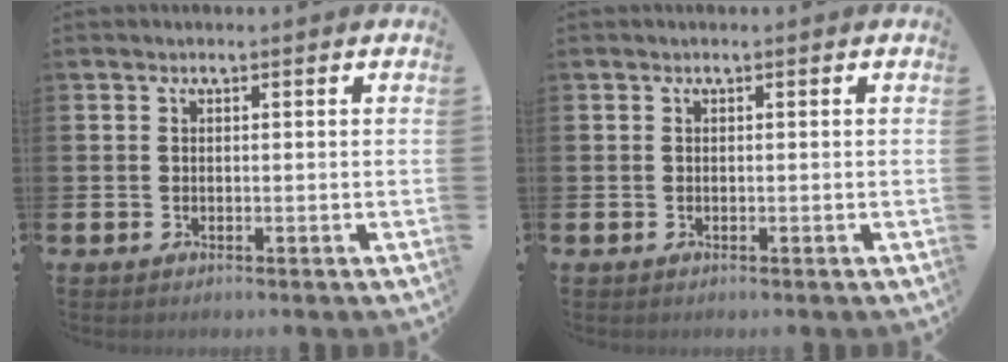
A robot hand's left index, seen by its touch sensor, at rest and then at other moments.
{"total": 0.0}